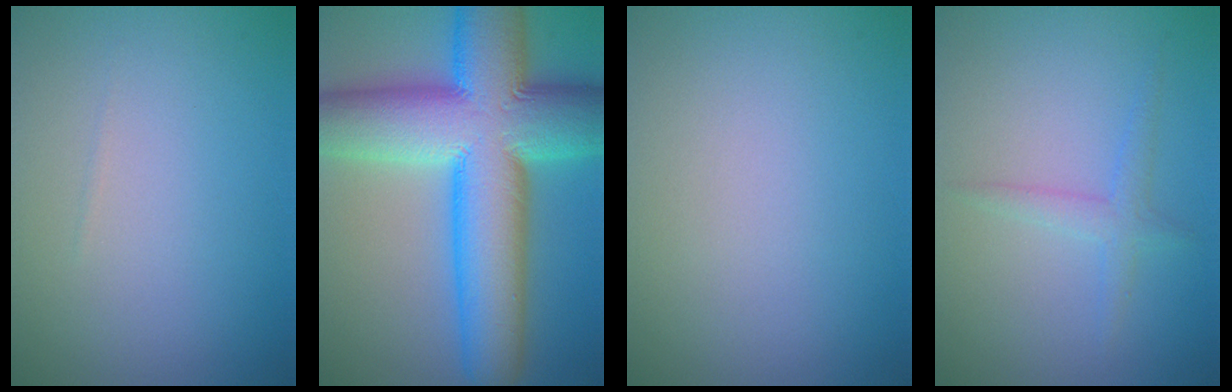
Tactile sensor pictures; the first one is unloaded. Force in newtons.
{"total": 15.4, "press": 15.4, "slide": 0.5}
{"total": 0.0}
{"total": 1.6, "press": 1.6, "slide": 0.1}